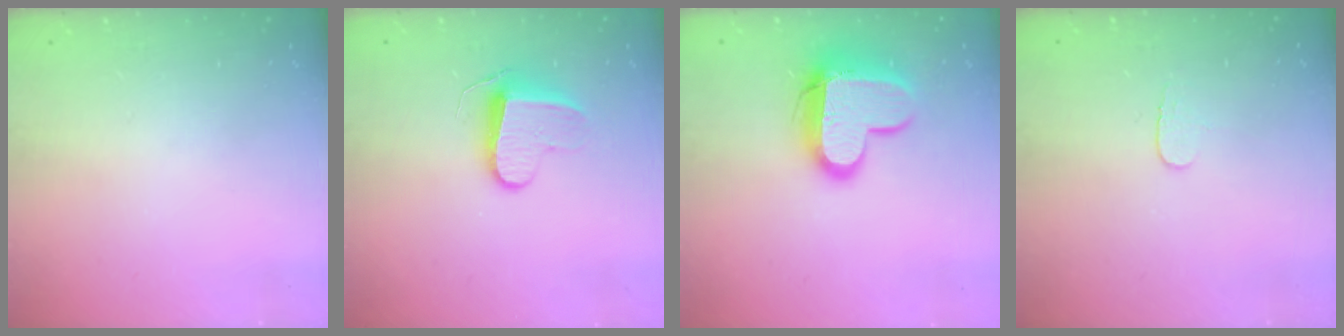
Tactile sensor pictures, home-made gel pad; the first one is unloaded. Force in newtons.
{"total": 9.0, "press": 9.0, "slide": 0.6}
{"total": 14.4, "press": 14.3, "slide": 1.4}
{"total": 3.9, "press": 3.9, "slide": 0.4}